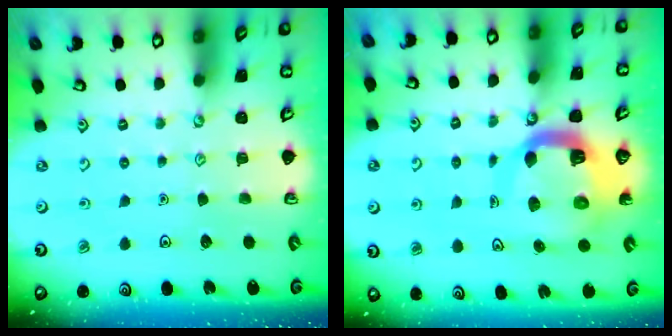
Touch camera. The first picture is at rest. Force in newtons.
{"total": 11.8, "press": 11.7, "slide": 1.4}